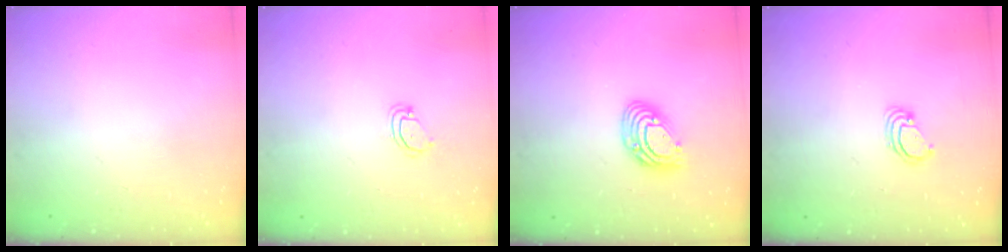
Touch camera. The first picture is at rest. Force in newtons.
{"total": 3.6, "press": 3.6, "slide": 0.2}
{"total": 9.9, "press": 9.9, "slide": 1.1}
{"total": 3.1, "press": 3.1, "slide": 0.3}